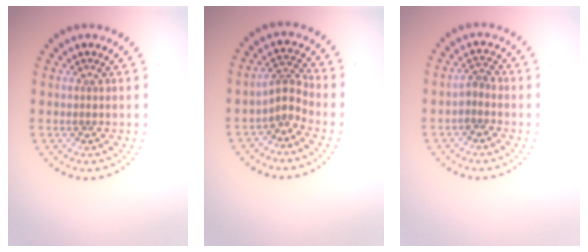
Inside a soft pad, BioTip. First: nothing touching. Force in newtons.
{"total": 2.2, "press": 1.4, "slide": 1.7}
{"total": 1.4, "press": 1.2, "slide": 0.9}